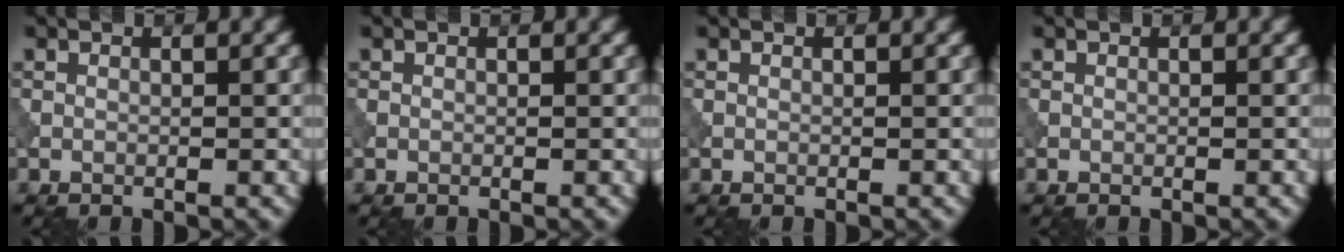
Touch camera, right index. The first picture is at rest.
{"total": 0.0}
{"total": 0.0}
{"total": 0.0}